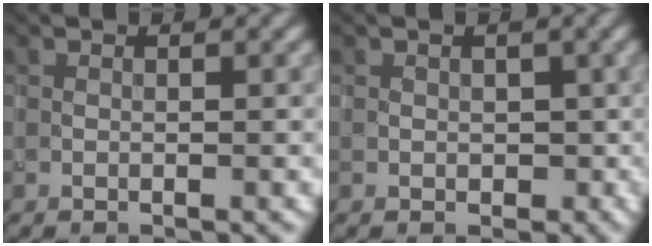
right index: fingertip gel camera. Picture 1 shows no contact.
{"total": 1.7, "force": [-0.1, 1.5, 0.7], "torque": [-0.010, -0.006, 0.001]}